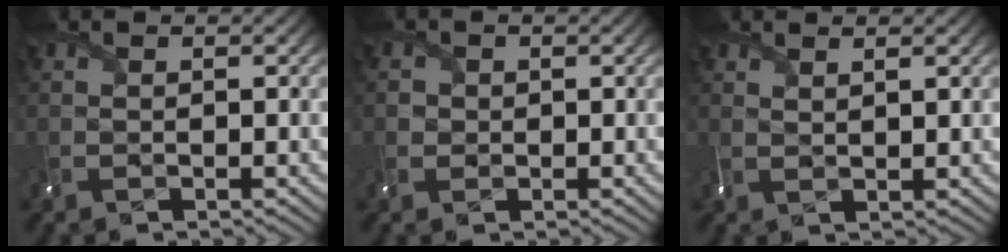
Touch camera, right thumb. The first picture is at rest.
{"total": 1.4, "force": [-0.3, 1.4, -0.1], "torque": [-0.001, -0.004, -0.011]}
{"total": 1.6, "force": [1.2, 0.1, 1.0], "torque": [-0.005, -0.005, 0.018]}